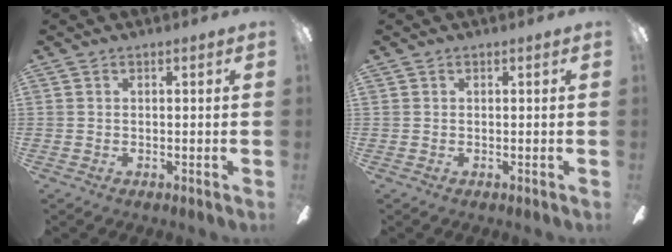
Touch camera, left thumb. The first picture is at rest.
{"total": 0.0}